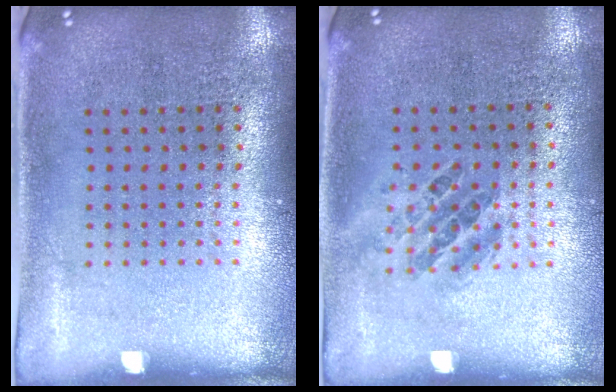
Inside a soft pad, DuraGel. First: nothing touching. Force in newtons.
{"total": 0.9, "press": 0.8, "slide": 0.3}